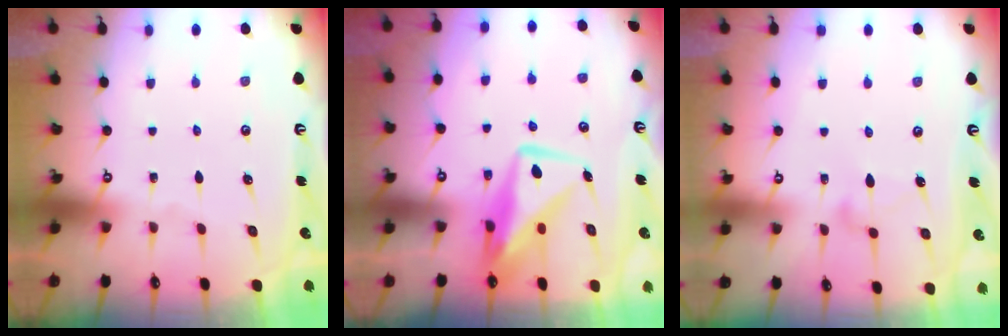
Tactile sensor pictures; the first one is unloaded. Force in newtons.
{"total": 12.3, "press": 12.2, "slide": 1.0}
{"total": 8.1, "press": 8.1, "slide": 0.5}